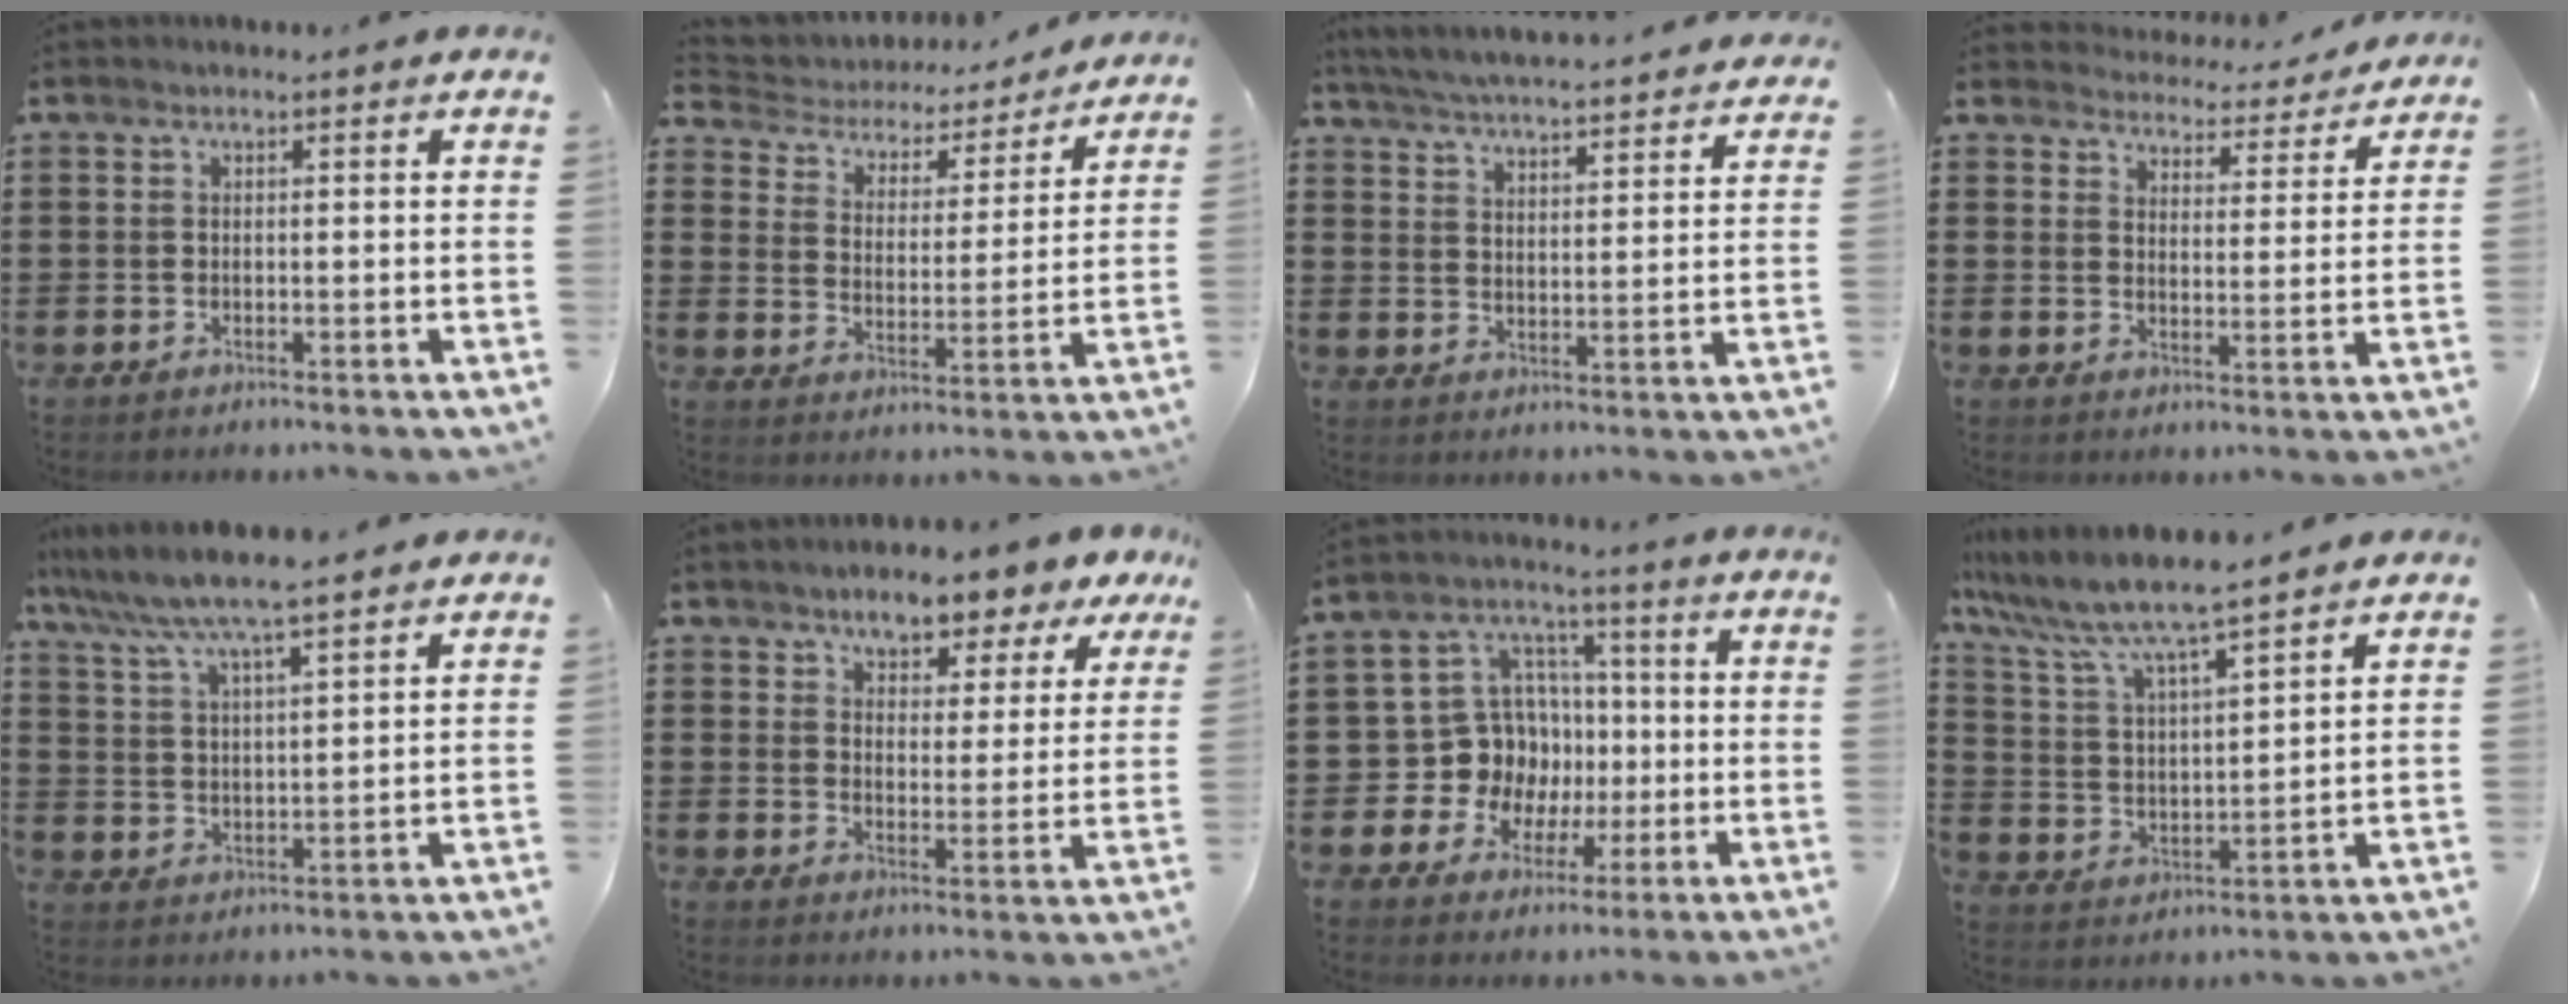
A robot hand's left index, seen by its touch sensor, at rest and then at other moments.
{"total": 3.9, "force": [3.8, 0.8, 0.4], "torque": [-0.033, -0.032, 0.057]}
{"total": 5.4, "force": [5.2, -0.8, 0.9], "torque": [-0.043, -0.041, 0.088]}
{"total": 4.4, "force": [4.4, 0.1, 0.0], "torque": [-0.018, -0.038, 0.073]}
{"total": 6.4, "force": [5.6, -0.1, 3.0], "torque": [-0.081, -0.029, 0.094]}
{"total": 5.5, "force": [4.9, 1.5, 1.8], "torque": [-0.042, -0.021, 0.082]}
{"total": 10.3, "force": [0.0, 10.0, 2.4], "torque": [-0.093, -0.006, 0.013]}
{"total": 7.1, "force": [6.4, 0.0, 3.1], "torque": [-0.088, -0.038, 0.104]}